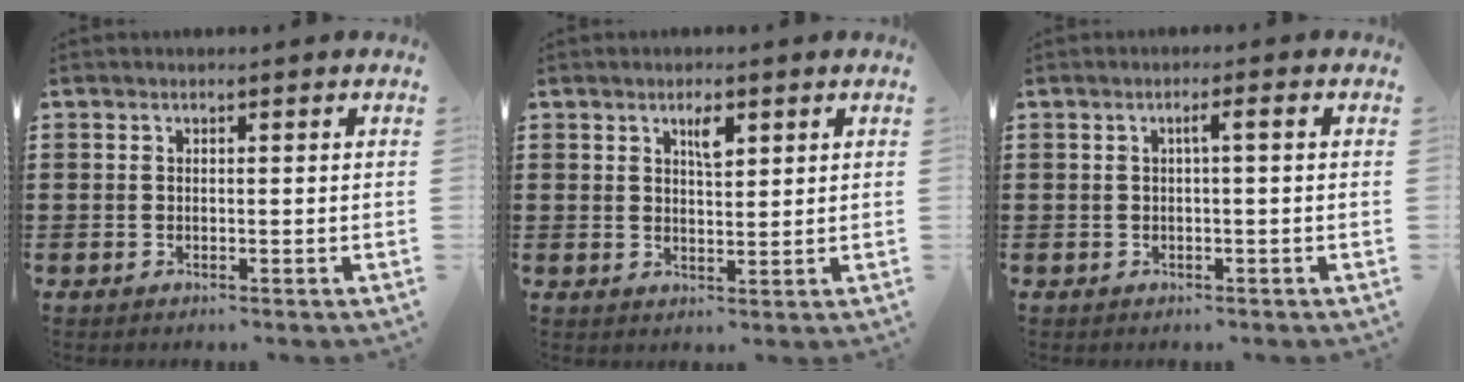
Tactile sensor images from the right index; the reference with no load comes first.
{"total": 3.1, "force": [1.7, 1.0, 2.3], "torque": [-0.035, -0.001, 0.025]}
{"total": 1.7, "force": [-0.2, -0.2, 1.7], "torque": [-0.028, -0.004, -0.007]}